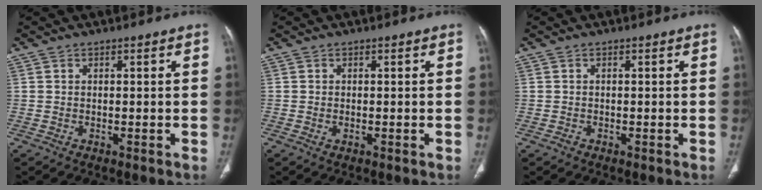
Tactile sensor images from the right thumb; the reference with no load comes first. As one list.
[{"total": 0.6, "force": [-0.1, 0.4, 0.5], "torque": [-0.011, 0.000, -0.001]}, {"total": 0.5, "force": [-0.3, 0.4, 0.2], "torque": [-0.002, 0.001, -0.007]}]